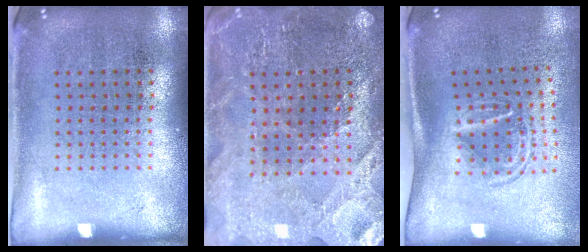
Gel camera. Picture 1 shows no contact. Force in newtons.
{"total": 2.6, "press": 2.6, "slide": 0.4}
{"total": 1.7, "press": 1.1, "slide": 1.3}